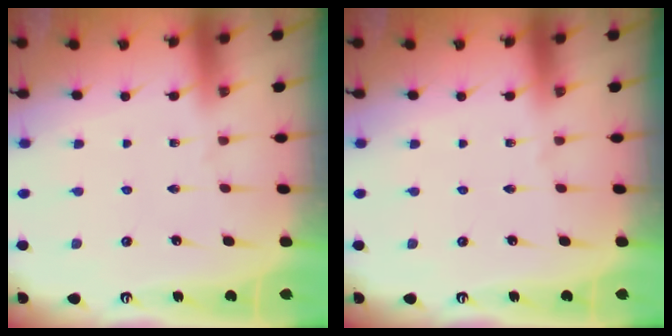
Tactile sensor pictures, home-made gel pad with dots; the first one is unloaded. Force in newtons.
{"total": 0.0}